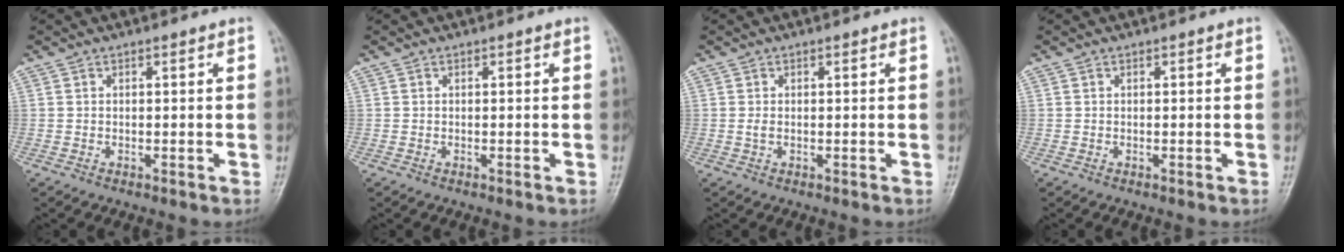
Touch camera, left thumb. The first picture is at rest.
{"total": 0.0}
{"total": 1.2, "force": [0.2, 0.6, 1.0], "torque": [-0.023, 0.003, 0.007]}
{"total": 0.0}